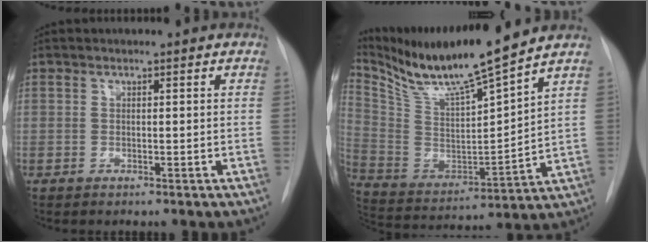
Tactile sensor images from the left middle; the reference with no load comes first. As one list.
[{"total": 16.5, "force": [14.1, -0.7, 8.6], "torque": [-0.171, -0.015, 0.264]}]